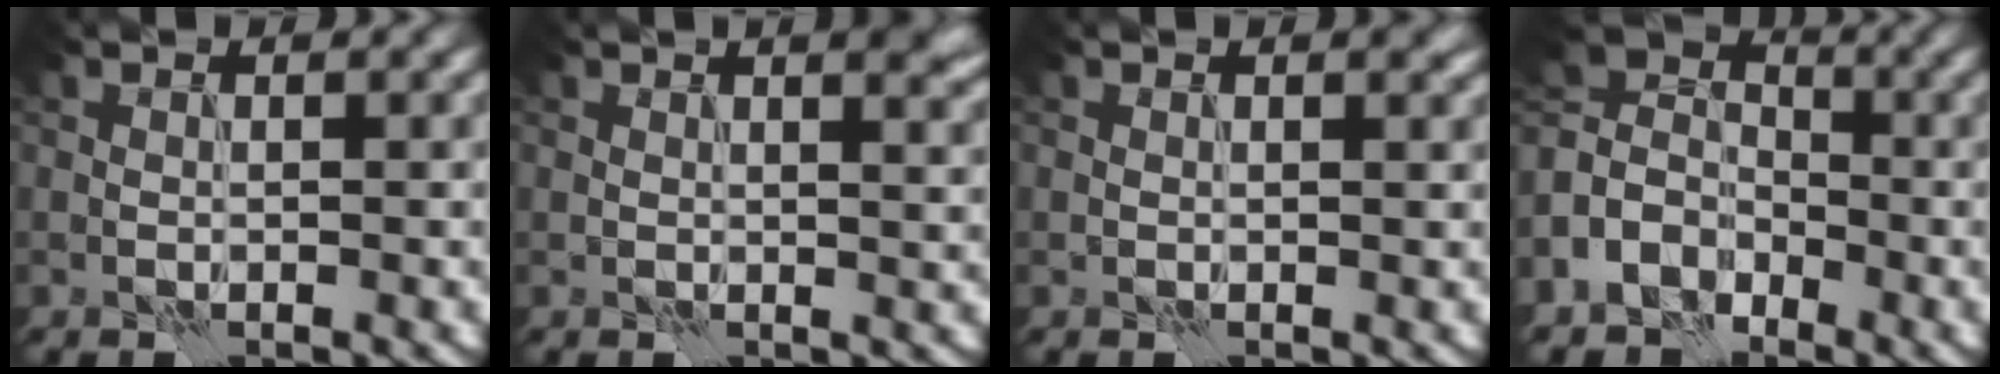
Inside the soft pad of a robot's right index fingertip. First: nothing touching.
{"total": 6.6, "force": [3.7, 3.0, 4.6], "torque": [-0.020, 0.037, 0.026]}
{"total": 2.0, "force": [1.3, 0.9, 1.3], "torque": [-0.009, 0.007, 0.009]}
{"total": 5.9, "force": [-3.7, 4.4, 1.4], "torque": [-0.031, 0.004, -0.081]}